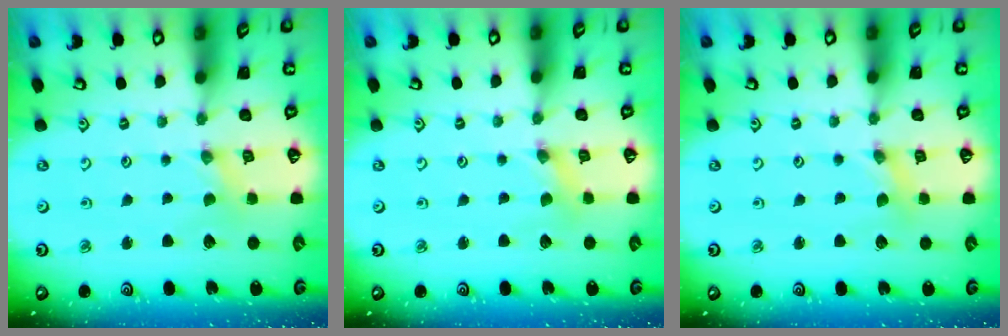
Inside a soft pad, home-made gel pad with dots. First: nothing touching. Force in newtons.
{"total": 1.4, "press": 1.4, "slide": 0.0}
{"total": 0.9, "press": 0.8, "slide": 0.3}